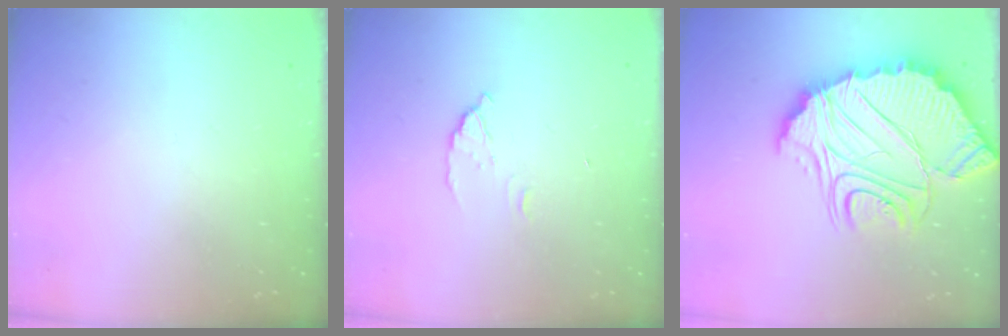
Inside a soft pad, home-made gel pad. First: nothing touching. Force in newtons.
{"total": 2.7, "press": 2.7, "slide": 0.1}
{"total": 19.3, "press": 19.2, "slide": 1.7}